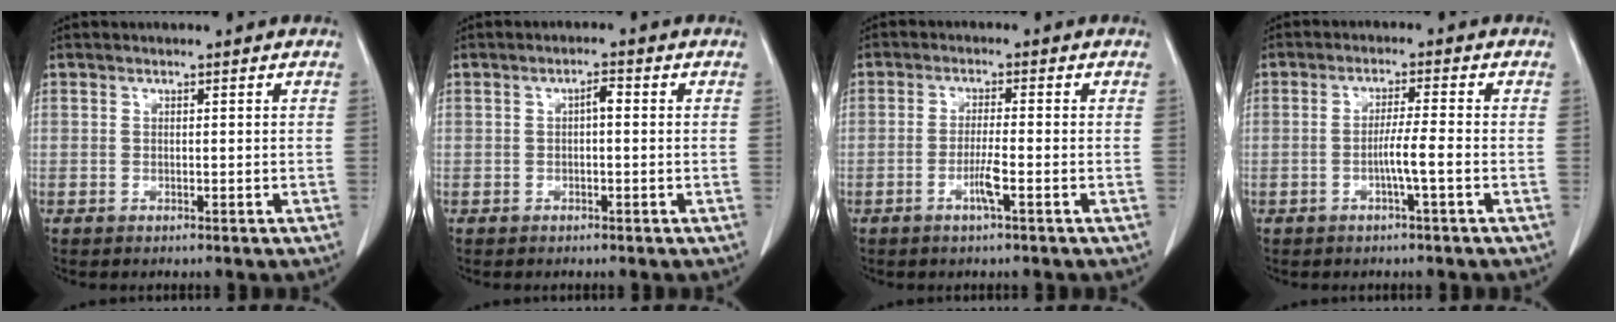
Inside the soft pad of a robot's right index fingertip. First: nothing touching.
{"total": 1.7, "force": [0.1, 0.5, 1.6], "torque": [-0.027, 0.005, 0.001]}
{"total": 3.3, "force": [-1.5, -0.2, 2.9], "torque": [-0.058, -0.005, -0.031]}
{"total": 5.7, "force": [-2.0, -0.8, 5.3], "torque": [-0.097, 0.004, -0.036]}